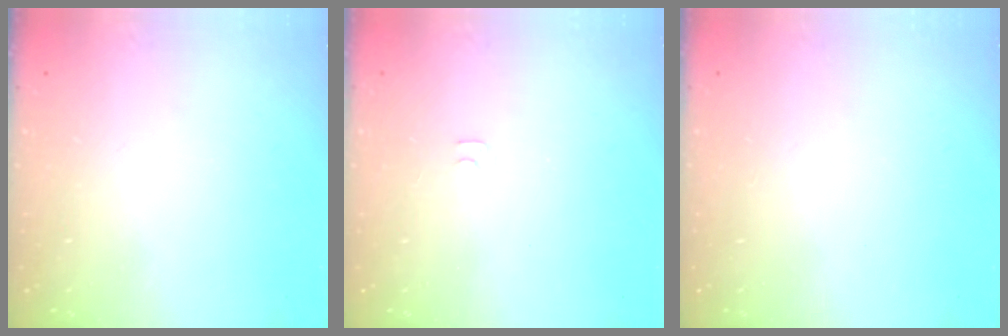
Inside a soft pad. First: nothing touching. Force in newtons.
{"total": 3.6, "press": 3.6, "slide": 0.4}
{"total": 1.6, "press": 1.6, "slide": 0.1}